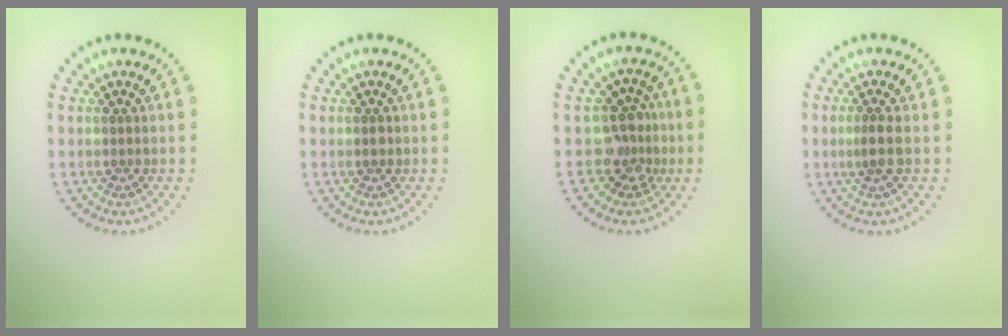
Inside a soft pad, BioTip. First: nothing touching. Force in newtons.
{"total": 0.7, "press": 0.7, "slide": 0.0}
{"total": 2.9, "press": 2.4, "slide": 1.6}
{"total": 1.8, "press": 1.3, "slide": 1.2}